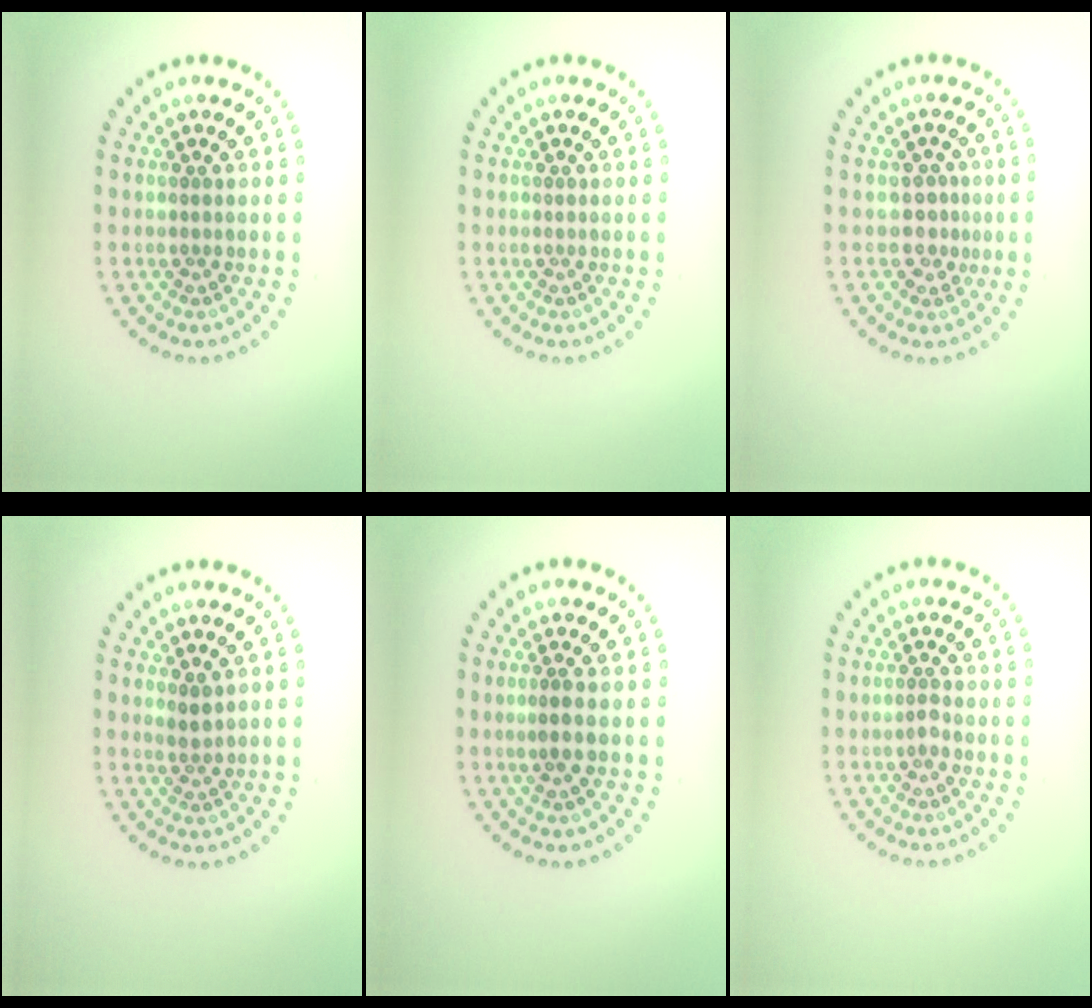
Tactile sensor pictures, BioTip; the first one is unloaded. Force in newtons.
{"total": 0.0}
{"total": 2.1, "press": 1.6, "slide": 1.3}
{"total": 1.2, "press": 0.9, "slide": 0.7}
{"total": 1.5, "press": 1.3, "slide": 0.7}
{"total": 0.7, "press": 0.6, "slide": 0.4}